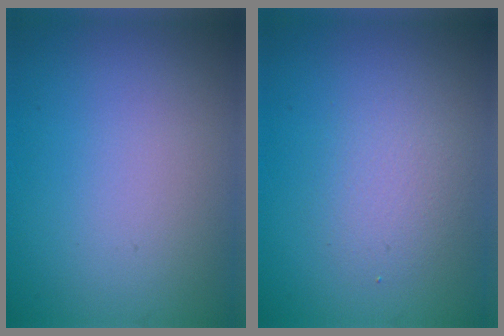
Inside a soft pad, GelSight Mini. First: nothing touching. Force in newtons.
{"total": 2.2, "press": 2.2, "slide": 0.1}